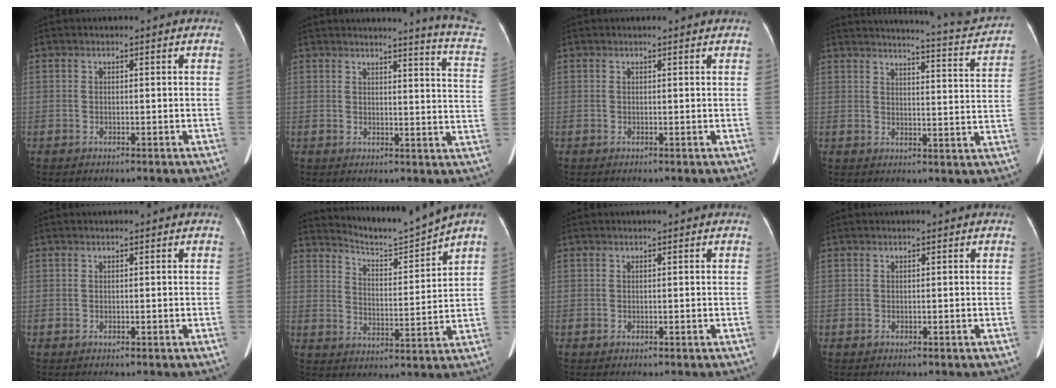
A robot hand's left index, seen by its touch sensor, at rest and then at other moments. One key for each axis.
{"total": 11.8, "fx": 11.4, "fy": -2.2, "fz": 2.5, "tx": -0.029, "ty": -0.109, "tz": 0.103}
{"total": 1.1, "fx": 1.1, "fy": -0.1, "fz": 0.2, "tx": -0.011, "ty": 0.002, "tz": 0.012}
{"total": 16.2, "fx": 15.6, "fy": -0.1, "fz": 4.4, "tx": -0.063, "ty": -0.059, "tz": 0.176}
{"total": 0.0}
{"total": 7.3, "fx": 7.0, "fy": -2.1, "fz": 0.1, "tx": -0.016, "ty": -0.032, "tz": 0.131}
{"total": 0.0}
{"total": 0.0}